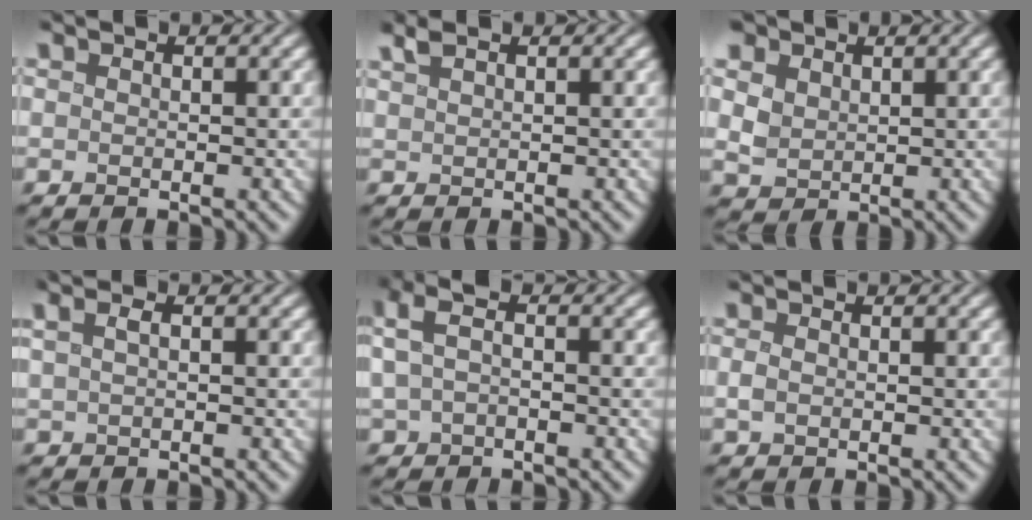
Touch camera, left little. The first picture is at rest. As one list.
[{"total": 1.4, "force": [1.1, 0.3, 0.8], "torque": [-0.017, 0.007, 0.024]}, {"total": 3.3, "force": [1.8, 2.5, 1.3], "torque": [-0.046, -0.004, 0.044]}, {"total": 1.7, "force": [0.6, 0.5, 1.5], "torque": [-0.033, 0.006, 0.009]}, {"total": 3.3, "force": [0.4, 1.8, 2.7], "torque": [-0.064, 0.008, 0.002]}, {"total": 1.0, "force": [-0.1, 0.7, 0.7], "torque": [-0.016, -0.002, -0.002]}]